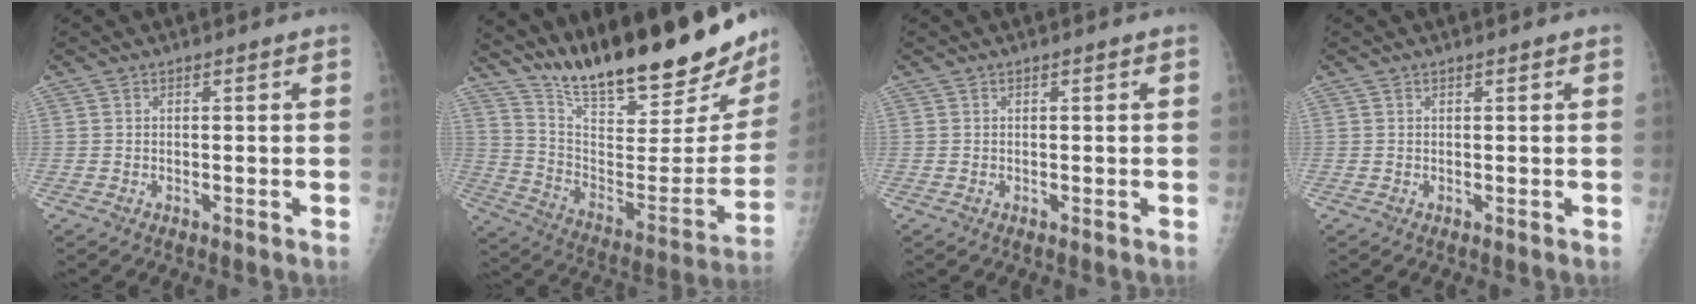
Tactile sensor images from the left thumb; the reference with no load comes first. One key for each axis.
{"total": 29.2, "fx": 23.5, "fy": 6.4, "fz": 16.2, "tx": -0.226, "ty": -0.121, "tz": 0.356}
{"total": 0.0}
{"total": 0.5, "fx": 0.4, "fy": 0.1, "fz": 0.4, "tx": -0.005, "ty": 0.000, "tz": 0.004}